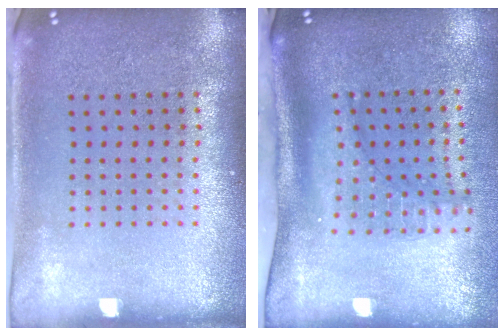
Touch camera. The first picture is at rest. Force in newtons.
{"total": 2.3, "press": 1.6, "slide": 1.7}